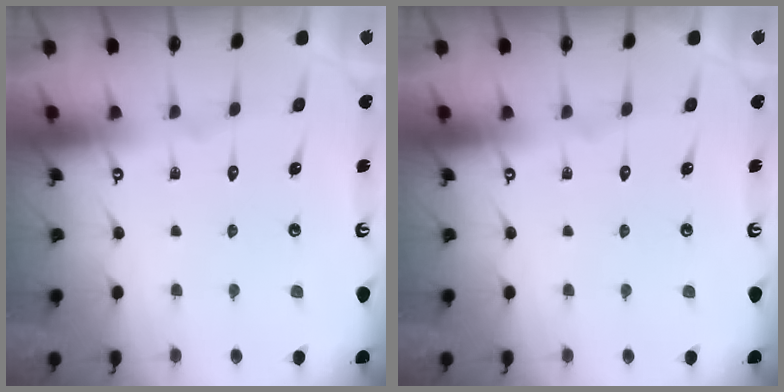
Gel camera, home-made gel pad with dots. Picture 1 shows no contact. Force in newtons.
{"total": 0.0}